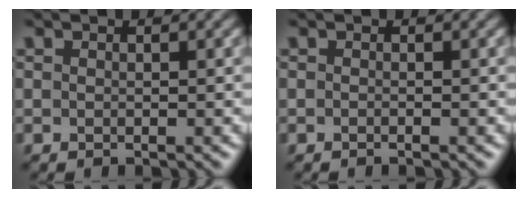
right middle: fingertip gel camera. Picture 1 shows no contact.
{"total": 0.7, "force": [-0.4, 0.2, 0.6], "torque": [-0.007, -0.006, -0.012]}